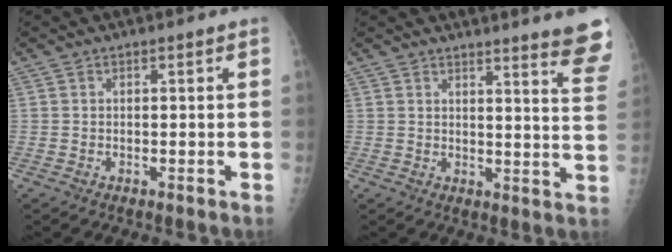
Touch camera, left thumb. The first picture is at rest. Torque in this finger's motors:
{"motor_torque": [-0.14, -0.04, -0.08, -0.13, 0.02]}